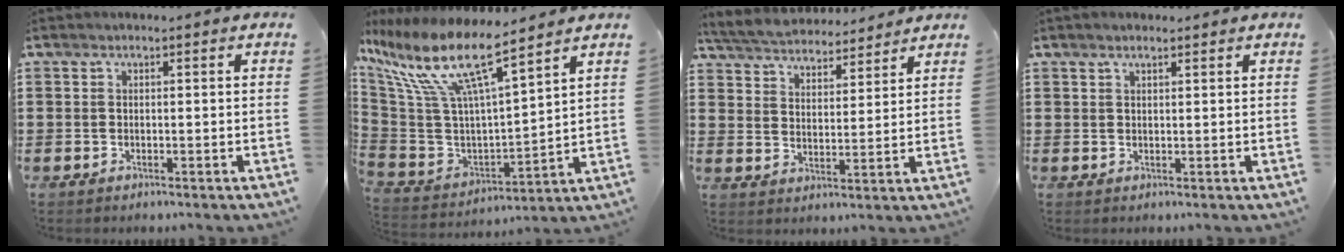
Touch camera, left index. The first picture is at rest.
{"total": 13.5, "force": [8.0, 3.6, 10.3], "torque": [-0.237, -0.050, 0.131]}
{"total": 5.0, "force": [4.9, 0.6, 0.4], "torque": [-0.035, -0.029, 0.085]}
{"total": 1.1, "force": [1.0, 0.3, 0.5], "torque": [-0.012, 0.002, 0.018]}